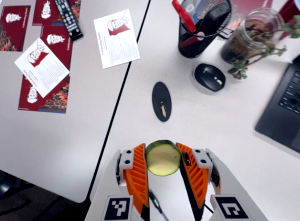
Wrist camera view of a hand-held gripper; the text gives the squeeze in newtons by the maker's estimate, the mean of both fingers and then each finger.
{"total": 11.3, "left": 11.2, "right": 11.5}